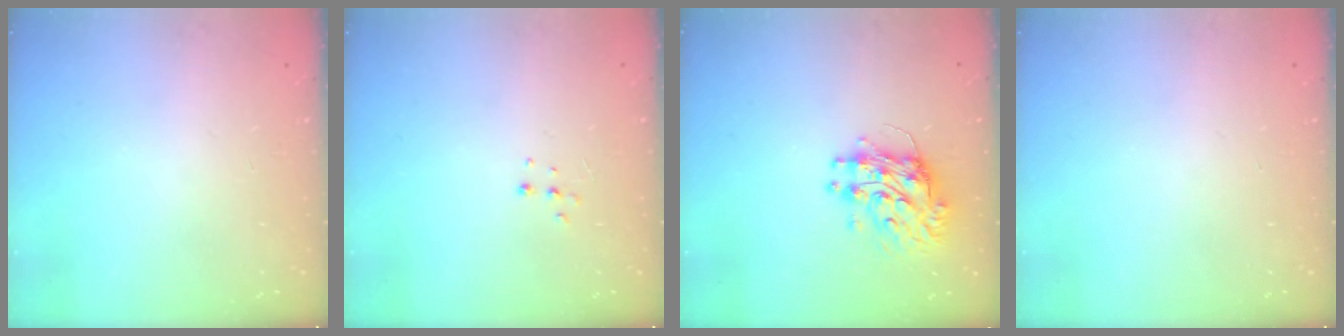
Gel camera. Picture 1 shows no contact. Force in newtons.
{"total": 4.6, "press": 4.5, "slide": 0.8}
{"total": 10.1, "press": 10.1, "slide": 1.0}
{"total": 0.6, "press": 0.0, "slide": 0.6}